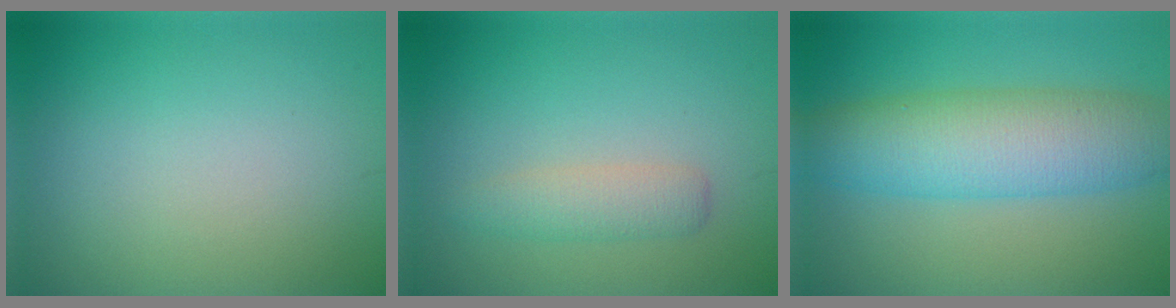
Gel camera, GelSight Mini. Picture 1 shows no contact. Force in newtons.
{"total": 2.2, "press": 2.2, "slide": 0.0}
{"total": 8.2, "press": 8.2, "slide": 0.3}